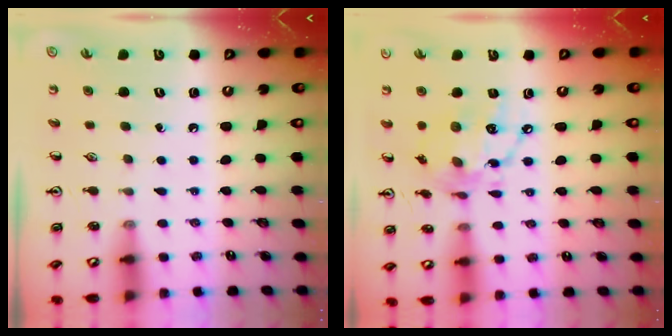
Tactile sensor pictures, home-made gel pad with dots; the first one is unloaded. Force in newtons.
{"total": 14.4, "press": 14.4, "slide": 1.3}